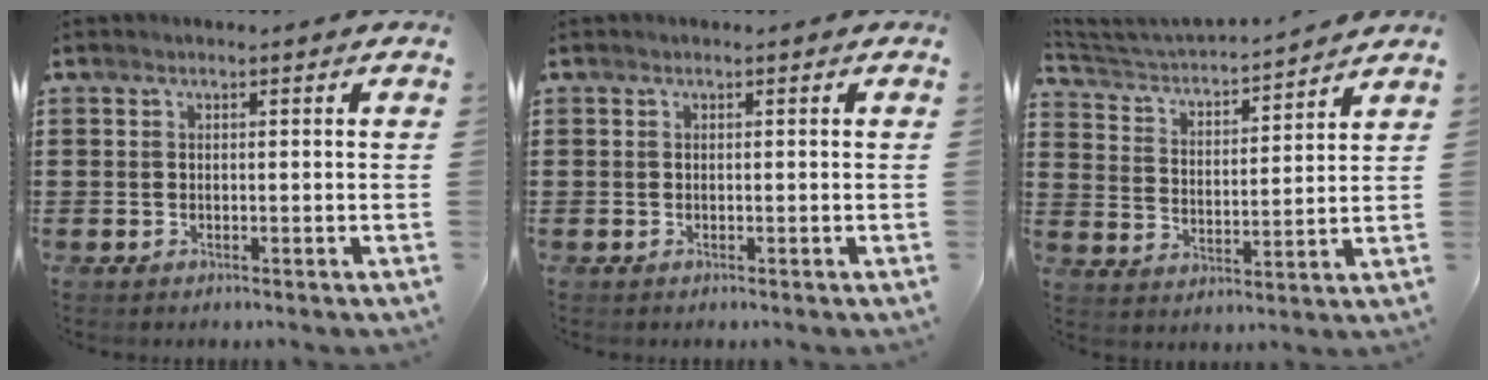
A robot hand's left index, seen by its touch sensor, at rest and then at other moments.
{"total": 0.0}
{"total": 3.4, "force": [3.3, 0.2, 0.8], "torque": [-0.037, -0.030, 0.047]}